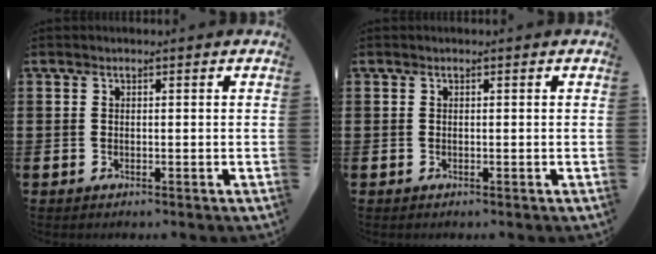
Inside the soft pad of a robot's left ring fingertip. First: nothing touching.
{"total": 0.0}